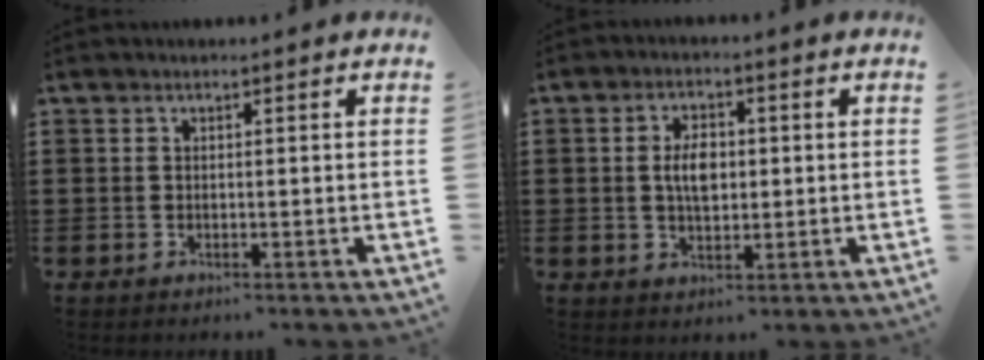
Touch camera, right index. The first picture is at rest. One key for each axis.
{"total": 4.7, "fx": 0.2, "fy": 2.6, "fz": 3.9, "tx": -0.063, "ty": 0.003, "tz": -0.002}